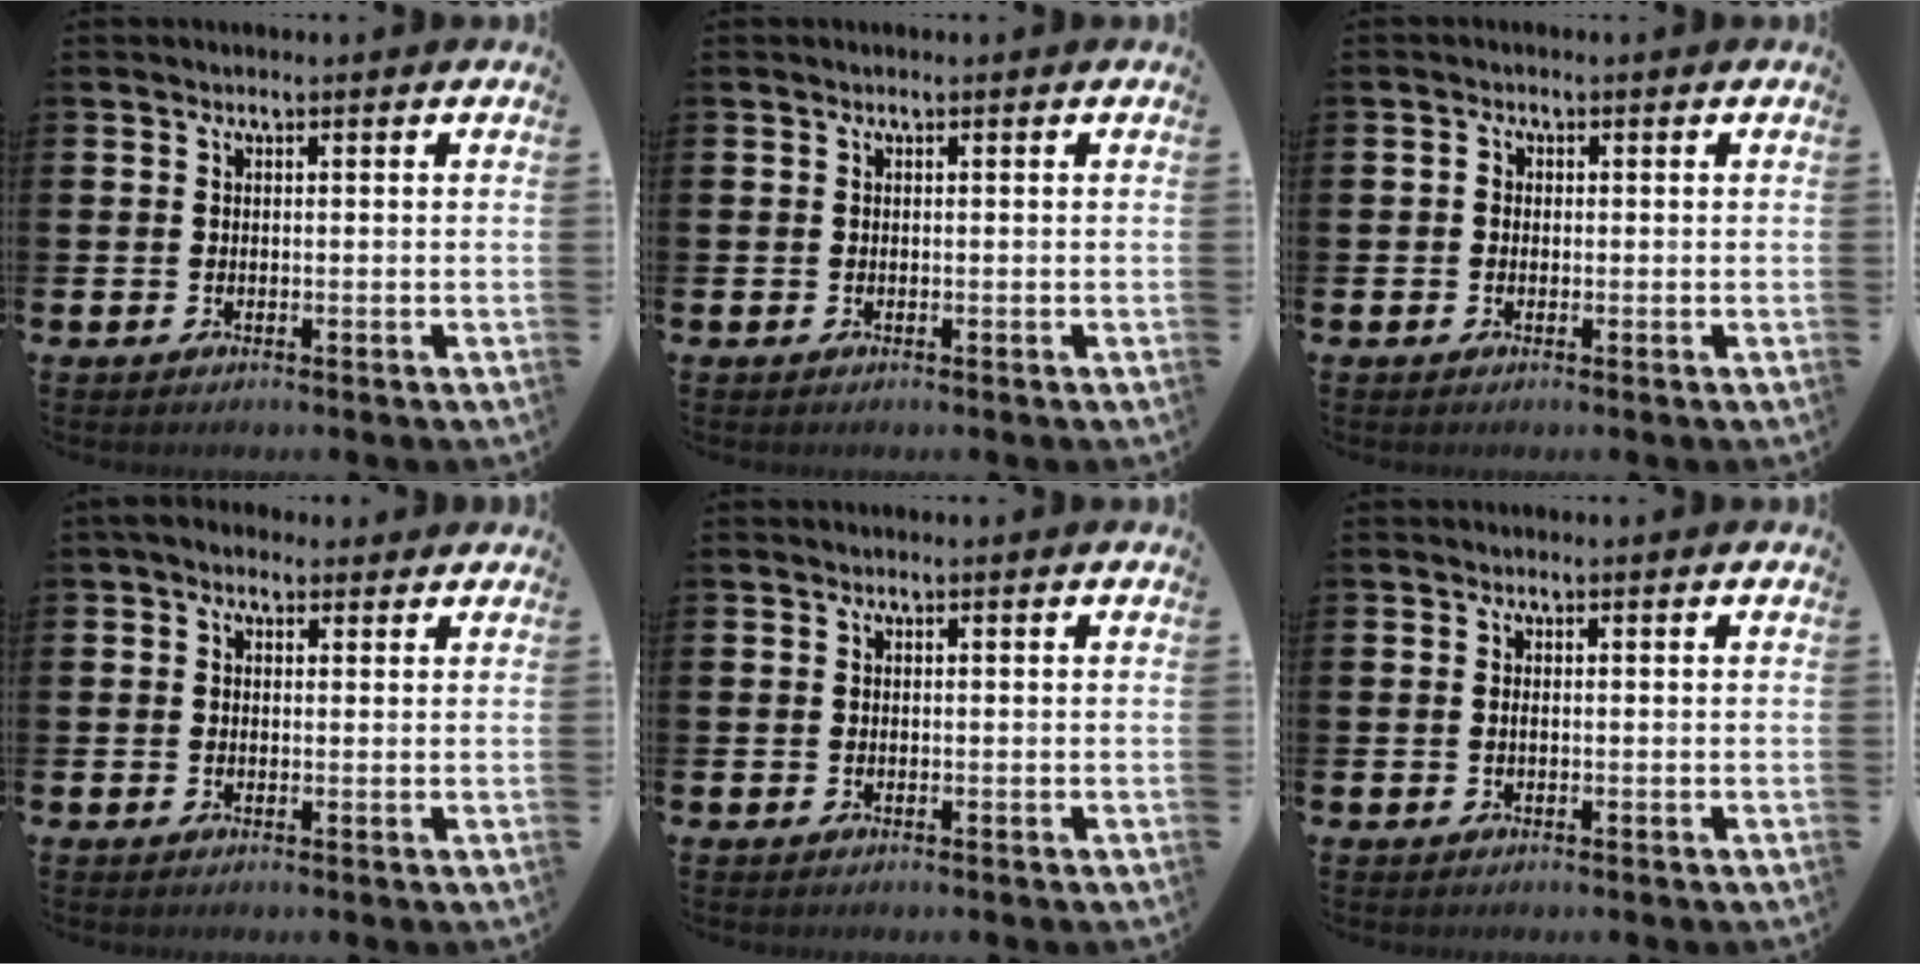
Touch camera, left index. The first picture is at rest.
{"total": 0.0}
{"total": 1.1, "force": [-0.2, 1.0, 0.5], "torque": [-0.005, 0.004, -0.007]}
{"total": 2.0, "force": [1.4, 1.3, 0.6], "torque": [-0.002, 0.001, 0.022]}
{"total": 0.0}
{"total": 0.0}